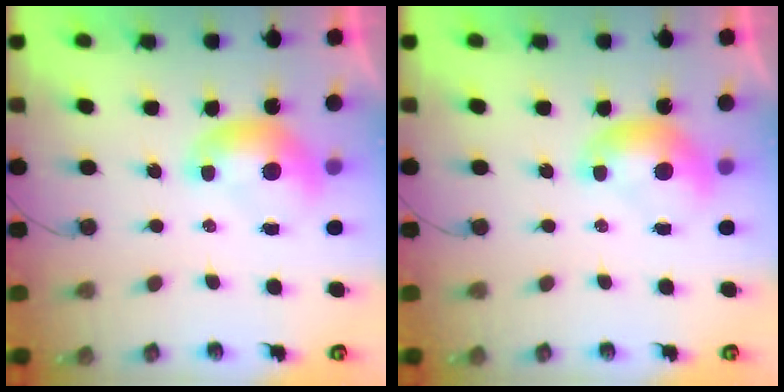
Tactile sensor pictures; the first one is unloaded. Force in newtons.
{"total": 0.0}